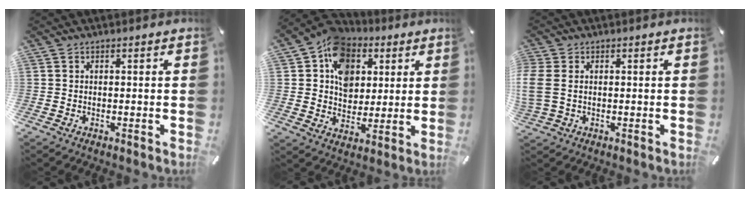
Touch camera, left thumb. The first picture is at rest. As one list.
[{"total": 12.3, "force": [4.2, 10.1, 5.7], "torque": [-0.098, -0.009, 0.081]}, {"total": 4.1, "force": [0.4, 3.0, 2.8], "torque": [-0.075, -0.002, 0.004]}]